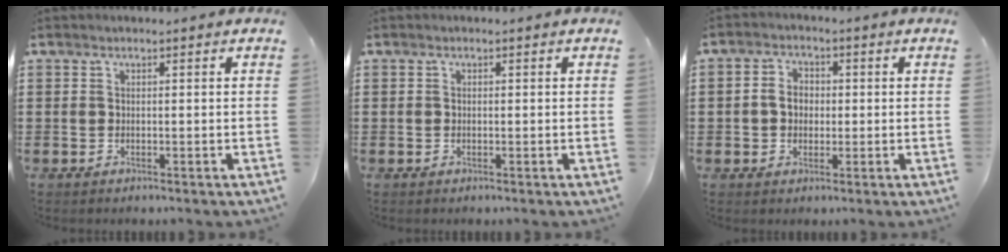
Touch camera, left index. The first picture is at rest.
{"total": 0.0}
{"total": 3.6, "force": [-0.1, 2.9, 2.2], "torque": [-0.051, 0.009, -0.005]}